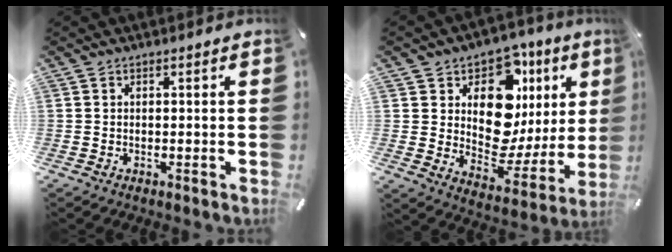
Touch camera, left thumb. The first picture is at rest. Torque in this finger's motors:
{"motor_torque": [2.47, 2.54, 1.23, -1.16, 0.40]}